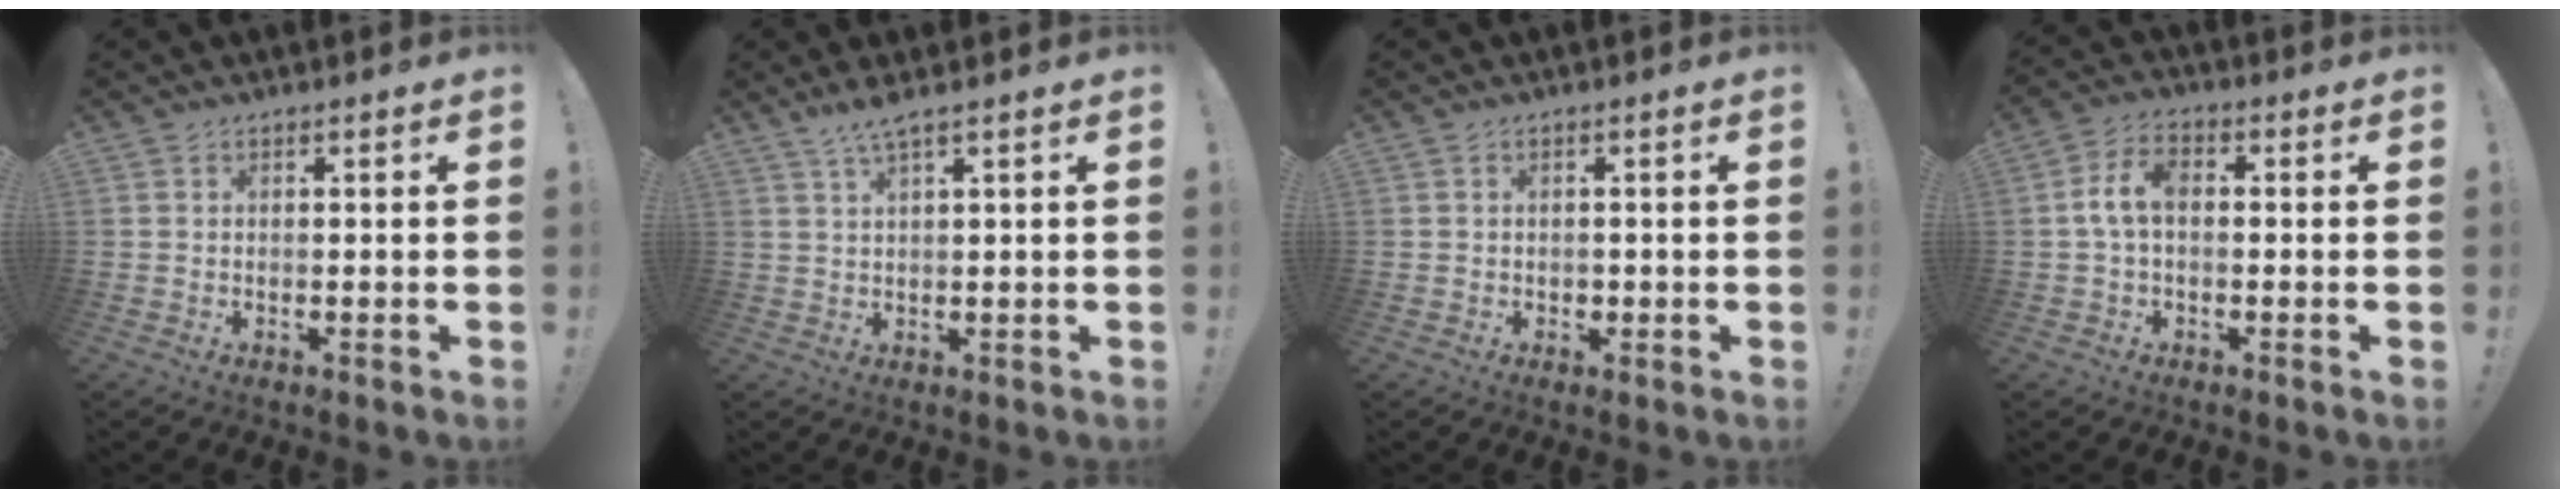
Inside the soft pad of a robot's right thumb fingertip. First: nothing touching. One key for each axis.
{"total": 3.9, "fx": 2.8, "fy": -0.2, "fz": 2.7, "tx": -0.060, "ty": -0.009, "tz": 0.049}
{"total": 1.1, "fx": -0.3, "fy": 1.0, "fz": 0.3, "tx": -0.012, "ty": 0.003, "tz": -0.004}
{"total": 7.0, "fx": -0.1, "fy": 4.1, "fz": 5.6, "tx": -0.110, "ty": 0.014, "tz": -0.002}